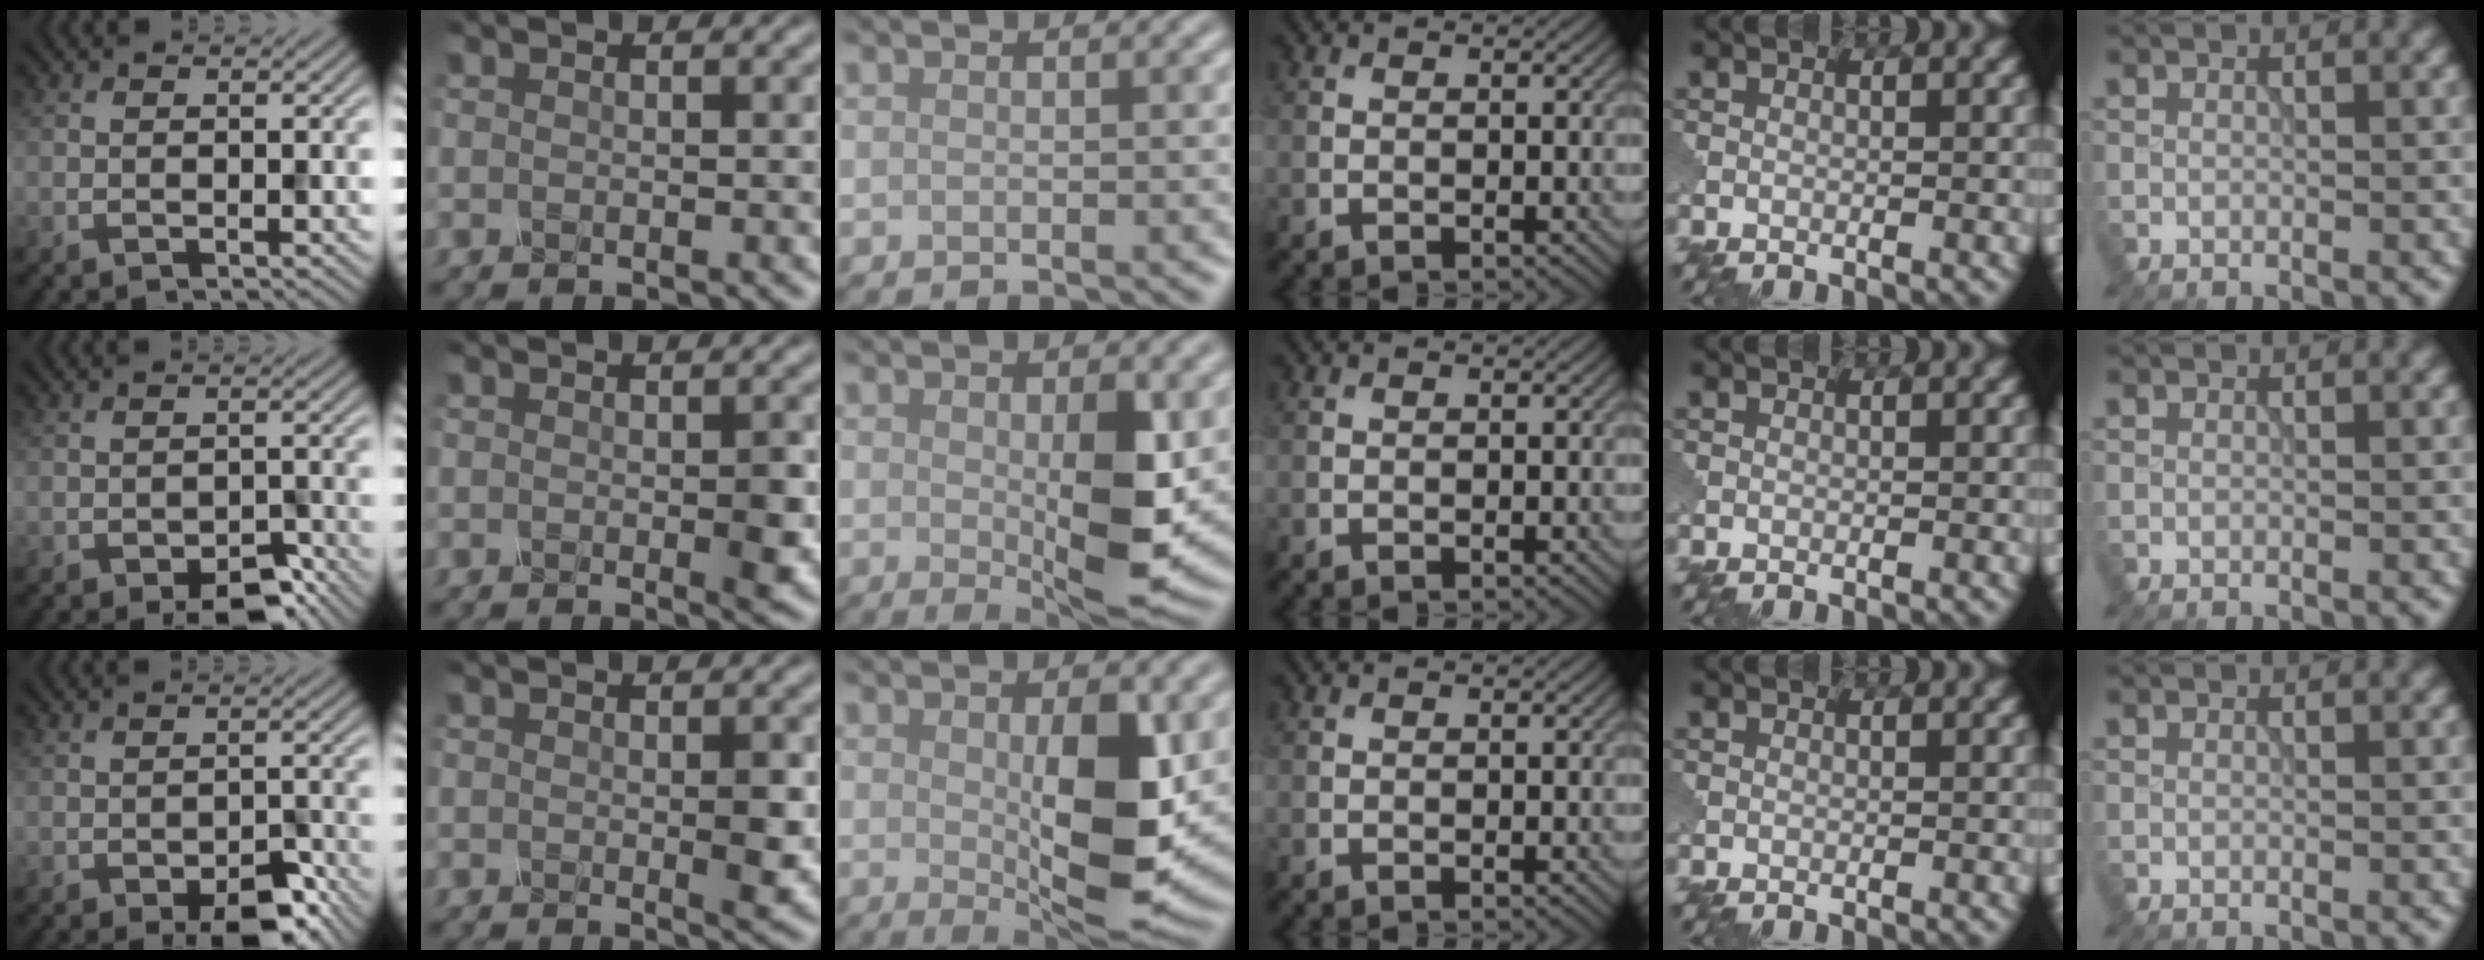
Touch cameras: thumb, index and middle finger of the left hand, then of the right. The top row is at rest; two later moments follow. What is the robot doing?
{"motion": "press", "object": "mechanical pencil"}